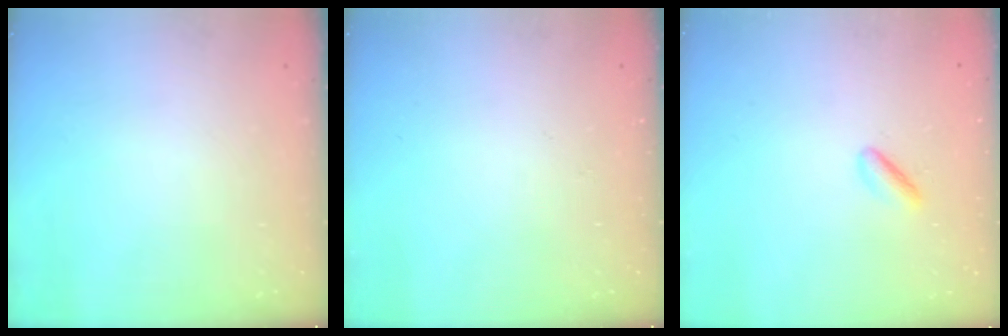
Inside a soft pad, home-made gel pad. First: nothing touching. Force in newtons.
{"total": 0.0}
{"total": 2.5, "press": 2.3, "slide": 0.8}